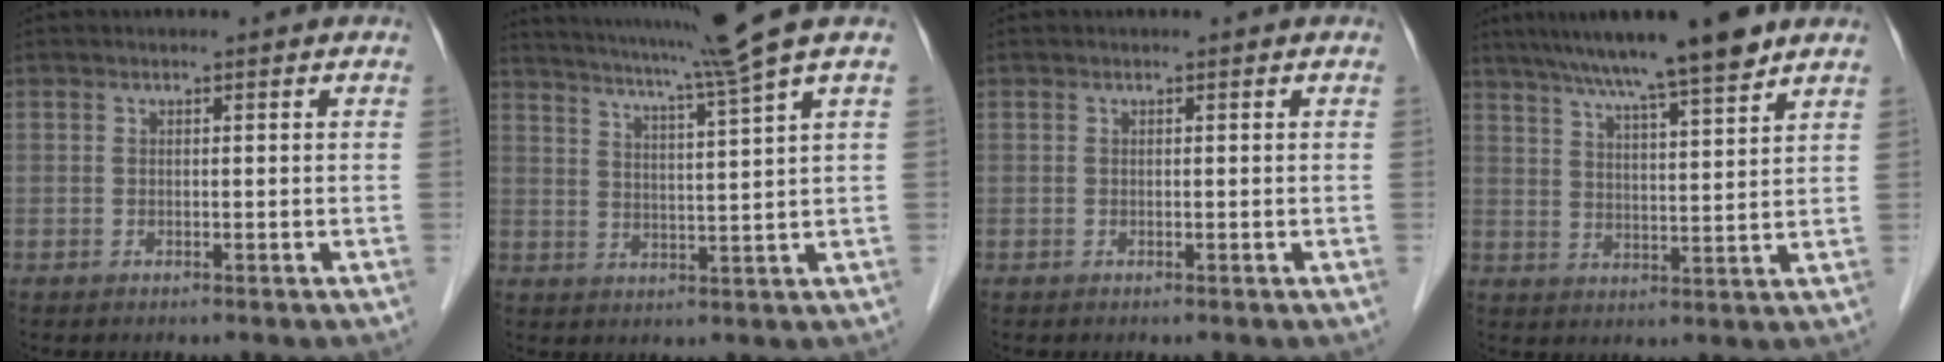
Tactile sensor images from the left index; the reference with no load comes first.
{"total": 10.9, "force": [8.7, -3.3, 5.7], "torque": [-0.100, -0.027, 0.131]}
{"total": 0.0}
{"total": 12.6, "force": [9.9, 0.2, 7.8], "torque": [-0.126, 0.017, 0.154]}